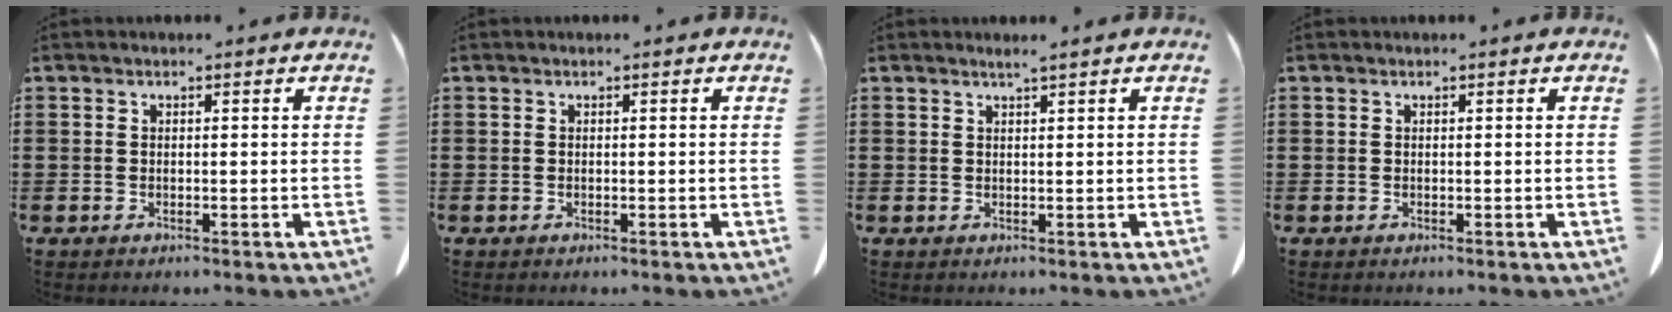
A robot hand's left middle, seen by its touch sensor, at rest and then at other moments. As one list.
[{"total": 0.0}, {"total": 1.1, "force": [0.9, -0.2, 0.7], "torque": [-0.012, -0.002, 0.016]}, {"total": 0.0}]